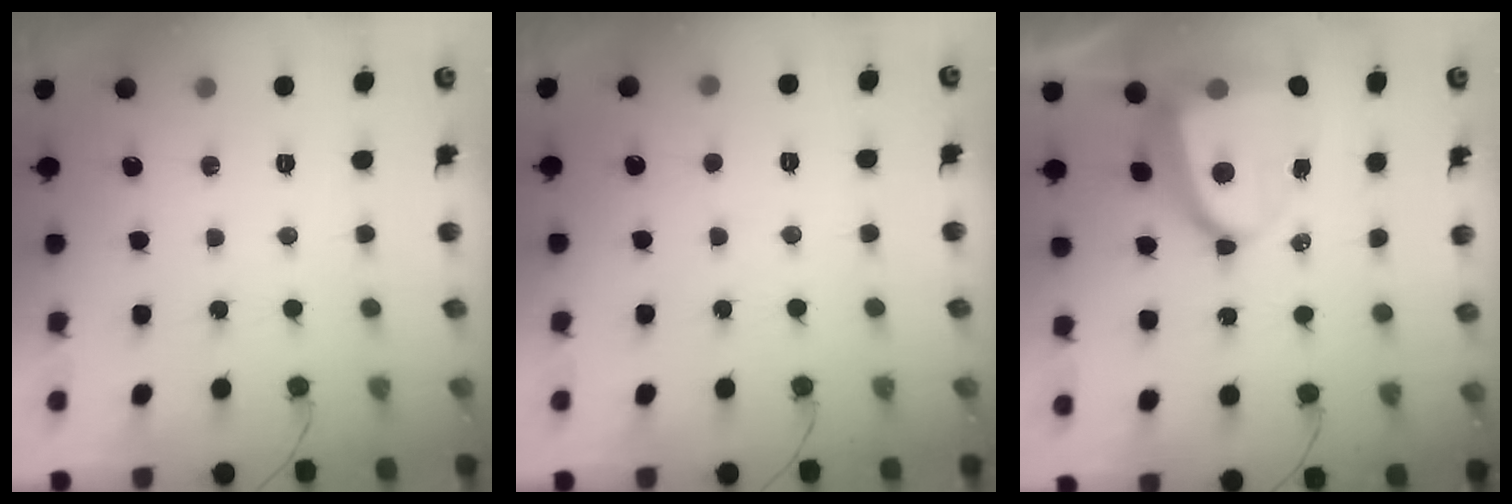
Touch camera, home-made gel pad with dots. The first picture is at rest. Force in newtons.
{"total": 2.3, "press": 2.3, "slide": 0.2}
{"total": 14.3, "press": 14.2, "slide": 1.8}